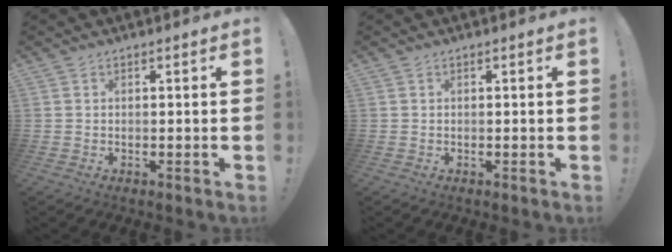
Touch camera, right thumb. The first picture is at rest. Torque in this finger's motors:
{"motor_torque": [0.06, 0.06, 0.03, -0.13, -0.03]}